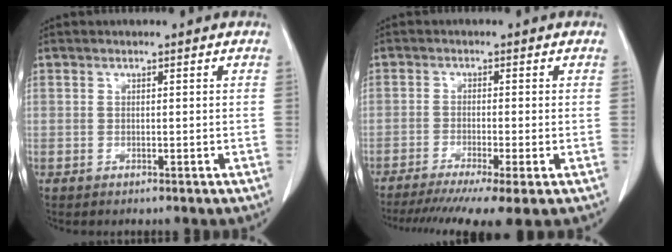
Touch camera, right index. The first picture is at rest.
{"total": 11.0, "force": [-8.1, 0.0, 7.4], "torque": [-0.113, -0.024, -0.127]}